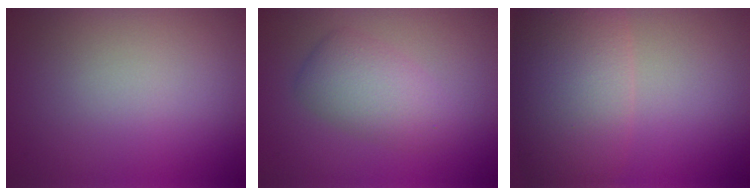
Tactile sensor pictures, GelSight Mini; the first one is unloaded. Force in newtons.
{"total": 3.5, "press": 3.5, "slide": 0.1}
{"total": 9.6, "press": 9.6, "slide": 0.5}